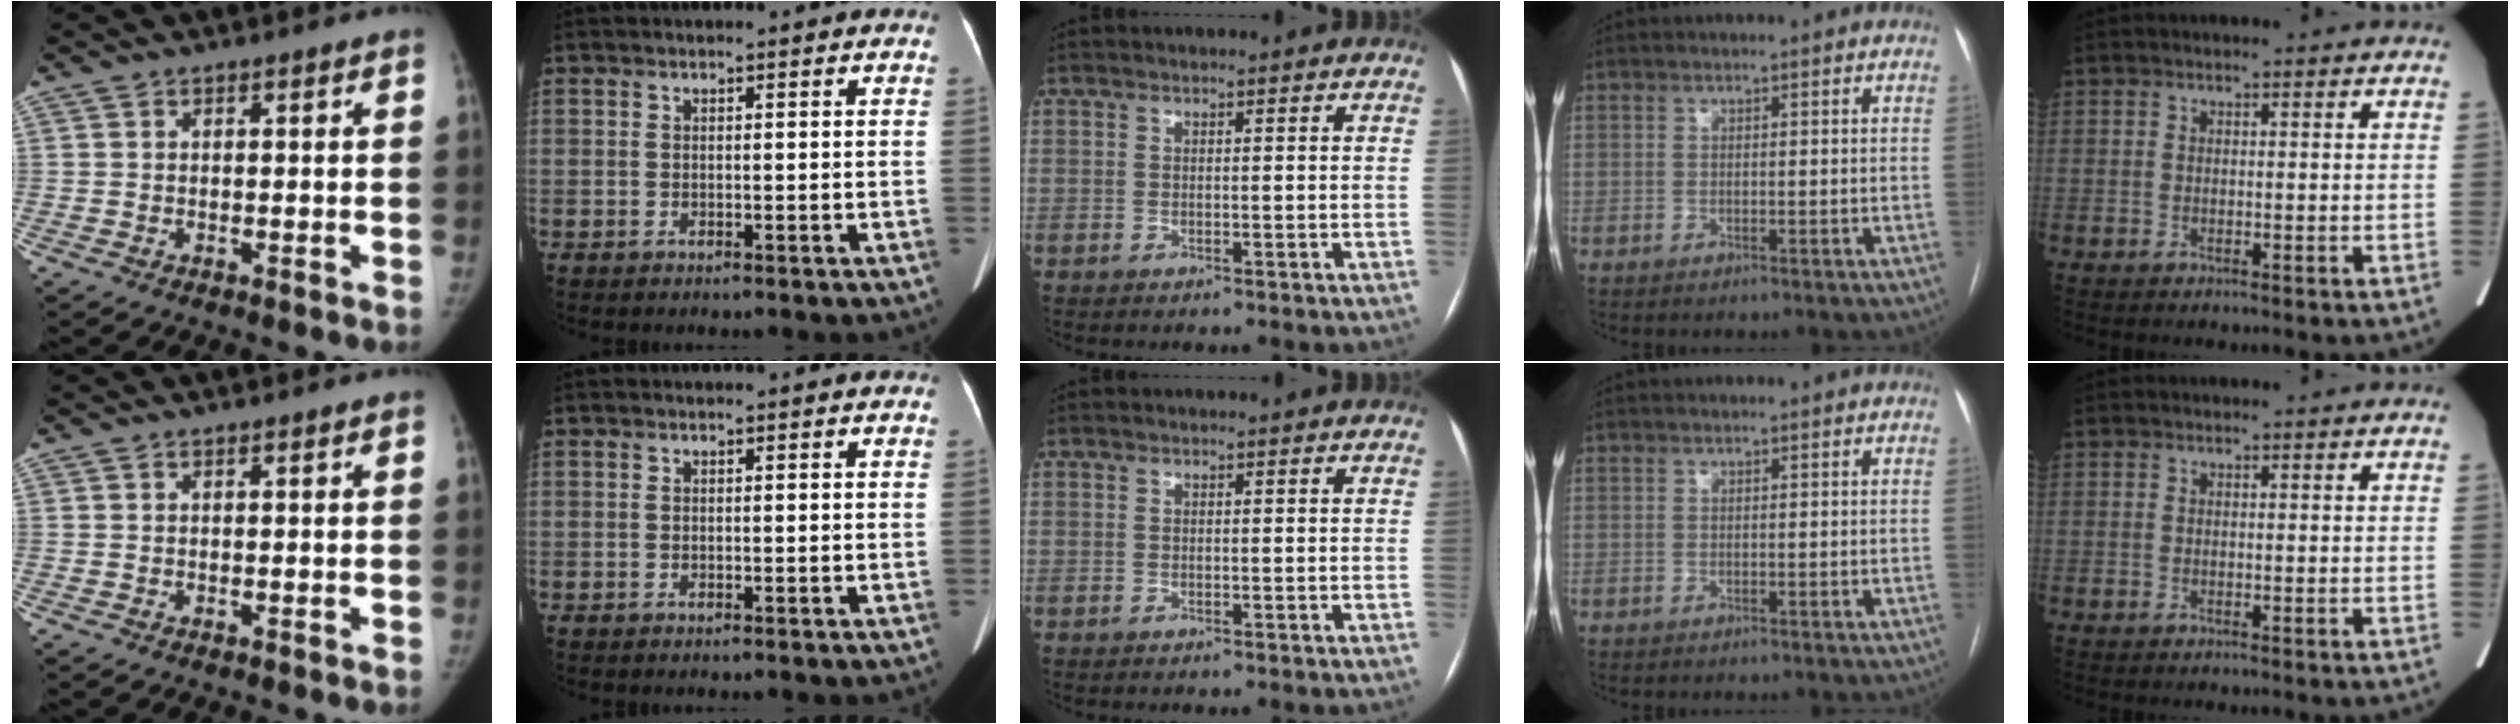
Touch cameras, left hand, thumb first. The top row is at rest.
{}